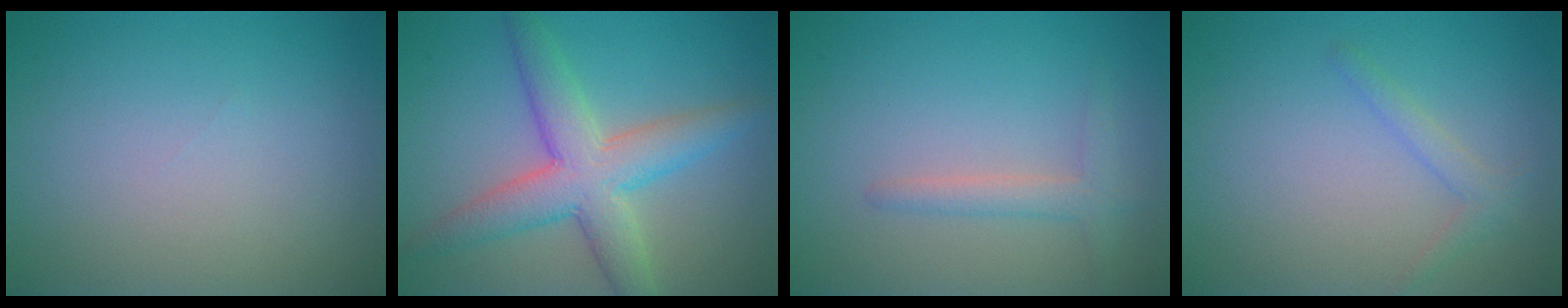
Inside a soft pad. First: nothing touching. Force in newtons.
{"total": 6.3, "press": 6.3, "slide": 0.3}
{"total": 1.9, "press": 1.9, "slide": 0.2}
{"total": 1.4, "press": 1.4, "slide": 0.1}